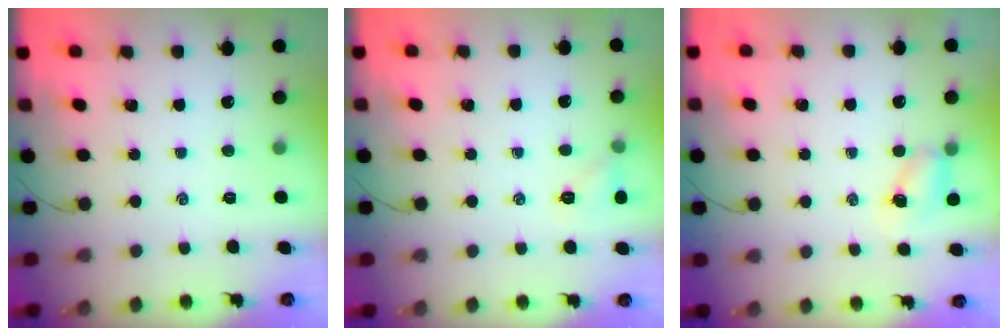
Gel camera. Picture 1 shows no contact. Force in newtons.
{"total": 5.6, "press": 5.3, "slide": 1.7}
{"total": 4.4, "press": 4.3, "slide": 0.8}